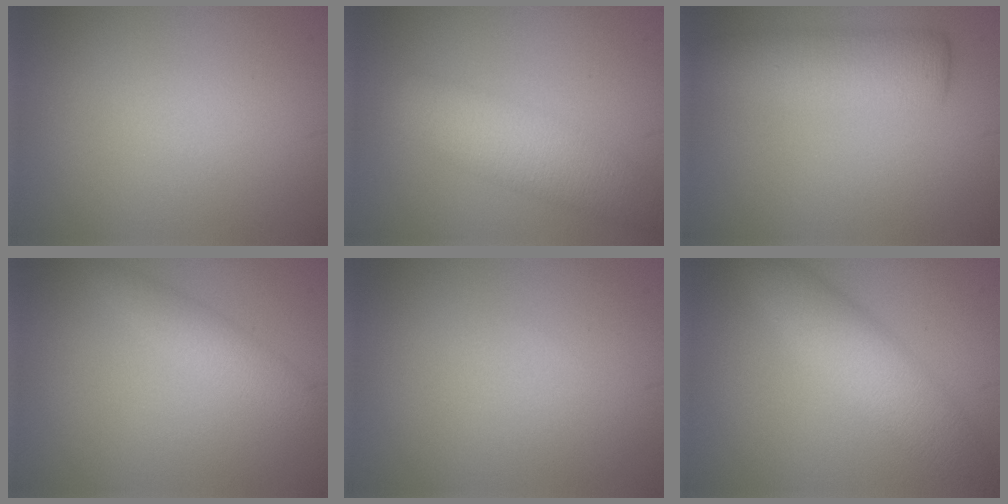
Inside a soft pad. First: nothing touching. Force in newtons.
{"total": 5.4, "press": 5.4, "slide": 0.5}
{"total": 4.5, "press": 4.5, "slide": 0.1}
{"total": 2.2, "press": 2.2, "slide": 0.1}
{"total": 0.0}
{"total": 5.0, "press": 5.0, "slide": 0.0}